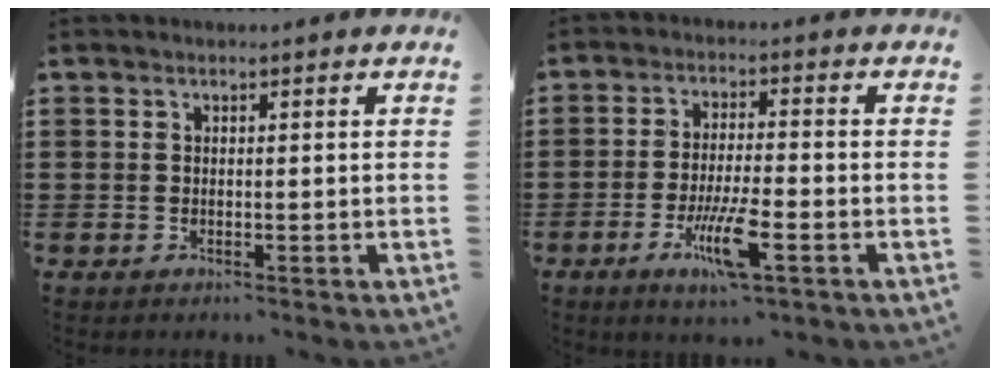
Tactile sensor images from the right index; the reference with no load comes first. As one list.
[{"total": 8.0, "force": [-3.5, 1.5, 7.0], "torque": [-0.143, -0.013, -0.064]}]